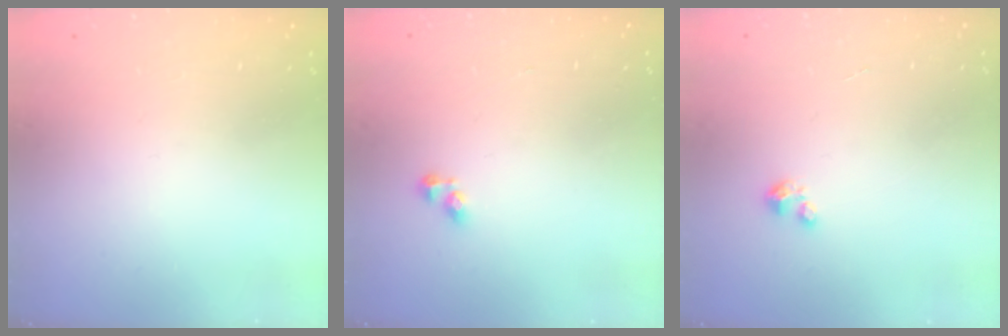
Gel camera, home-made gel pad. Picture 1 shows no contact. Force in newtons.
{"total": 2.8, "press": 2.8, "slide": 0.3}
{"total": 1.5, "press": 1.5, "slide": 0.1}